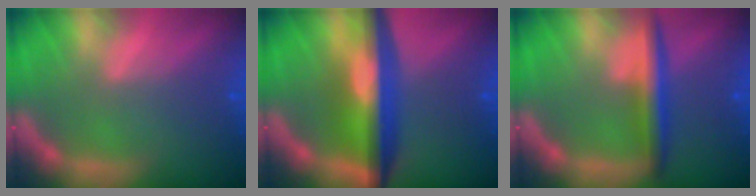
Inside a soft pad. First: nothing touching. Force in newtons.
{"total": 9.0}
{"total": 4.0}